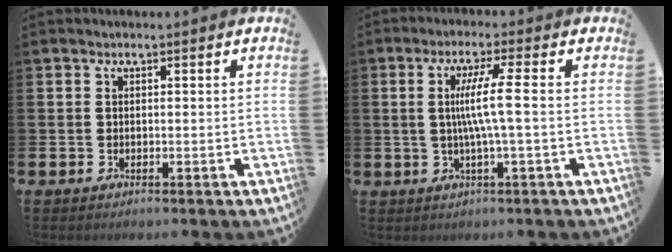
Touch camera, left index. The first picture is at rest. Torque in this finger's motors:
{"motor_torque": [0.21, 0.21, 0.65, 0.21]}